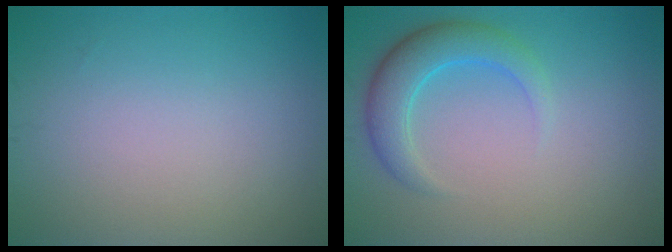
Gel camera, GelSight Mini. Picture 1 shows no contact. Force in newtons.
{"total": 3.9, "press": 3.8, "slide": 0.4}